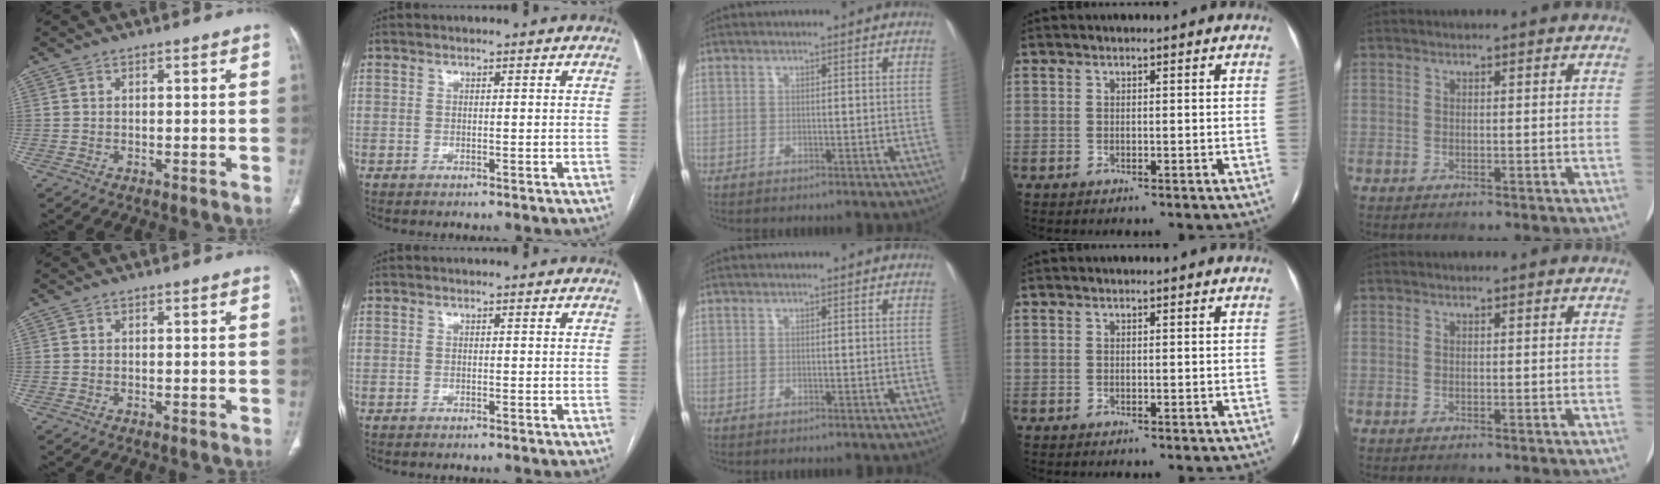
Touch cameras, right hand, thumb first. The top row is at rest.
{}